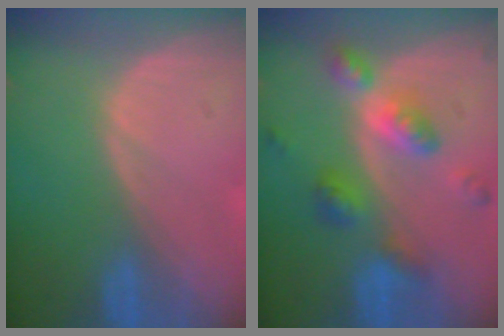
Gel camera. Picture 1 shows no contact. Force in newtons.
{"total": 7.4, "press": 7.4, "slide": 0.6}